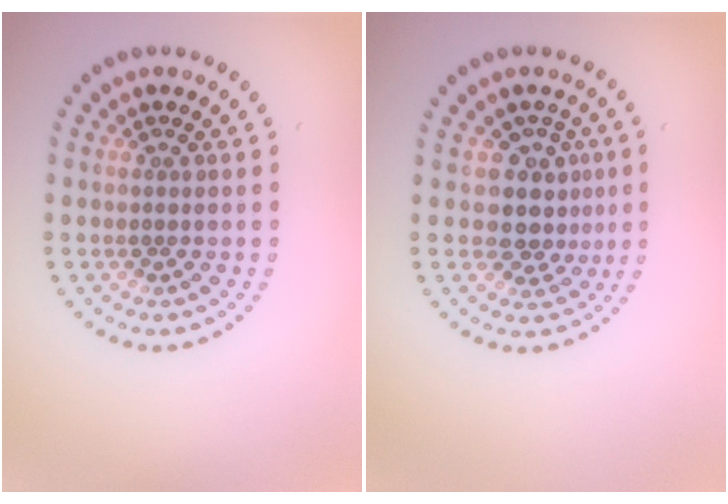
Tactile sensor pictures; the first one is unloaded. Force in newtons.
{"total": 3.6, "press": 2.9, "slide": 2.1}